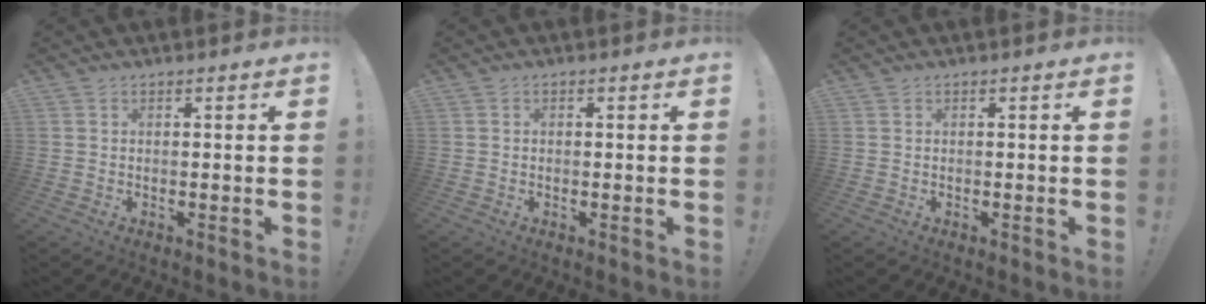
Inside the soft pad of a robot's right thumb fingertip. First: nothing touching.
{"total": 0.6, "force": [-0.3, 0.4, 0.3], "torque": [-0.008, 0.004, -0.006]}
{"total": 0.0}